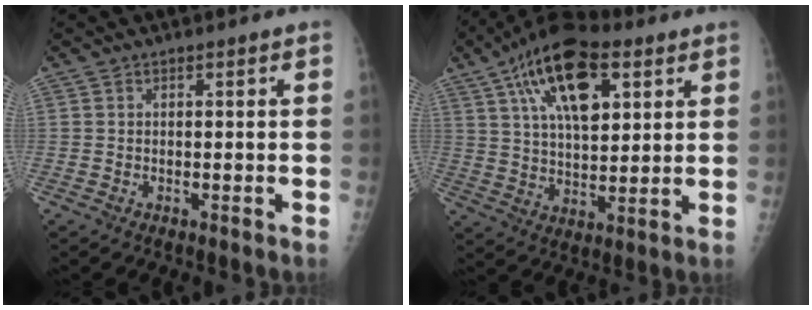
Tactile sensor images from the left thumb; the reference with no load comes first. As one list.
[{"total": 18.1, "force": [7.9, 8.8, 13.7], "torque": [-0.209, -0.010, 0.134]}]